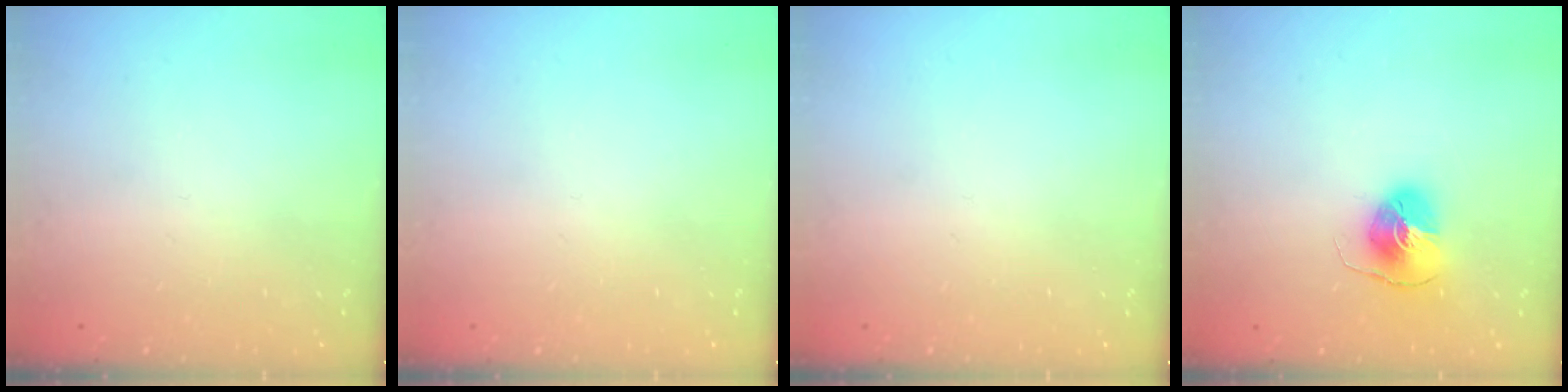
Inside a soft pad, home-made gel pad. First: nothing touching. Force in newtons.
{"total": 0.0}
{"total": 0.0}
{"total": 8.1, "press": 8.1, "slide": 0.3}